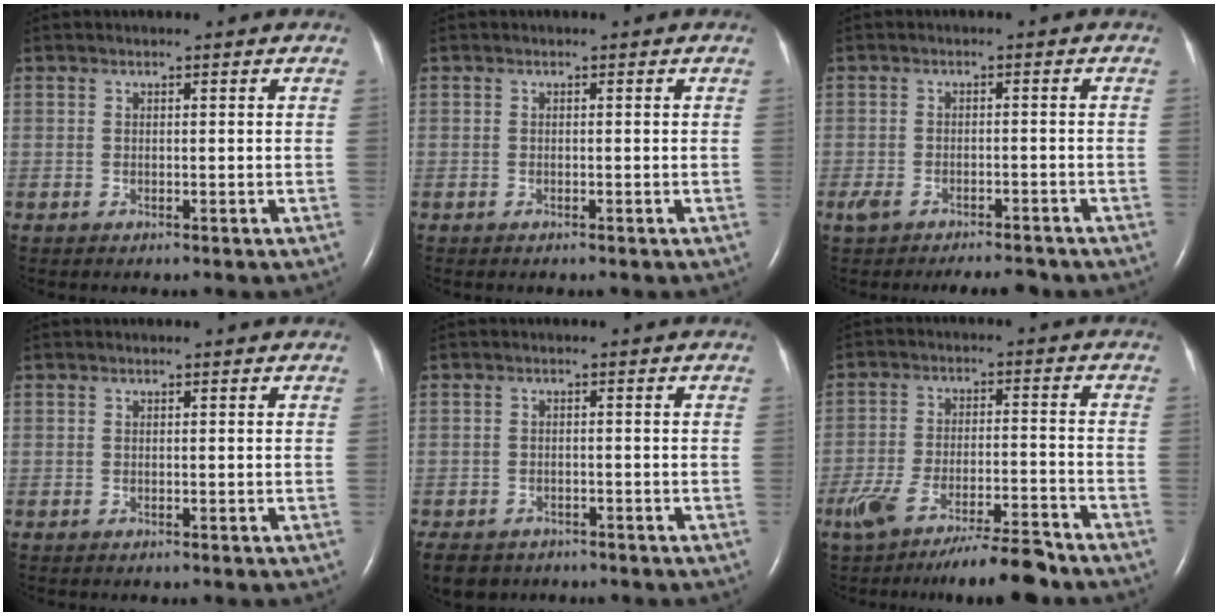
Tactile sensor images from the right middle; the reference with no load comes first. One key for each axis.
{"total": 0.0}
{"total": 6.7, "fx": -5.5, "fy": 2.2, "fz": 3.1, "tx": -0.053, "ty": 0.003, "tz": -0.081}
{"total": 0.0}
{"total": 8.4, "fx": -5.8, "fy": 5.4, "fz": 2.6, "tx": -0.067, "ty": -0.012, "tz": -0.079}
{"total": 11.5, "fx": -9.4, "fy": 1.3, "fz": 6.5, "tx": -0.114, "ty": -0.015, "tz": -0.155}